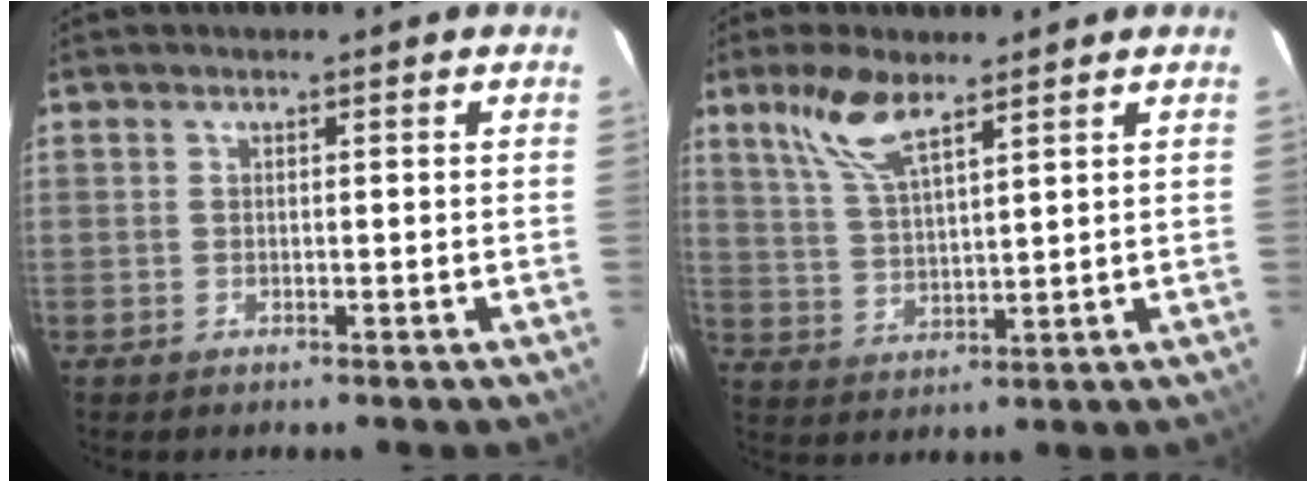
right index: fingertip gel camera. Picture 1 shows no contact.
{"total": 8.4, "force": [5.8, 2.5, 5.6], "torque": [-0.117, 0.008, 0.121]}